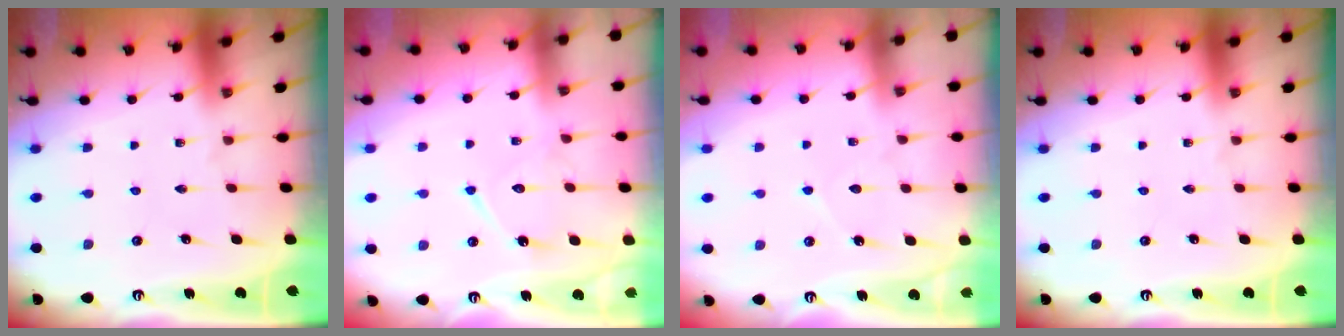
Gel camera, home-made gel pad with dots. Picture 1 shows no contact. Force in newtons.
{"total": 10.8, "press": 10.8, "slide": 0.8}
{"total": 4.9, "press": 4.8, "slide": 0.4}
{"total": 0.0}